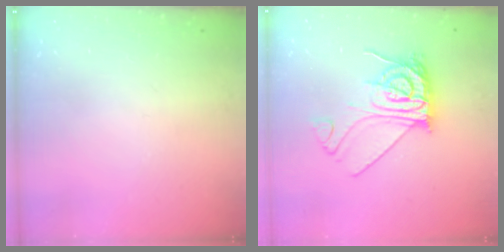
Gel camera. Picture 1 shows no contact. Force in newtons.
{"total": 11.8, "press": 11.8, "slide": 1.2}